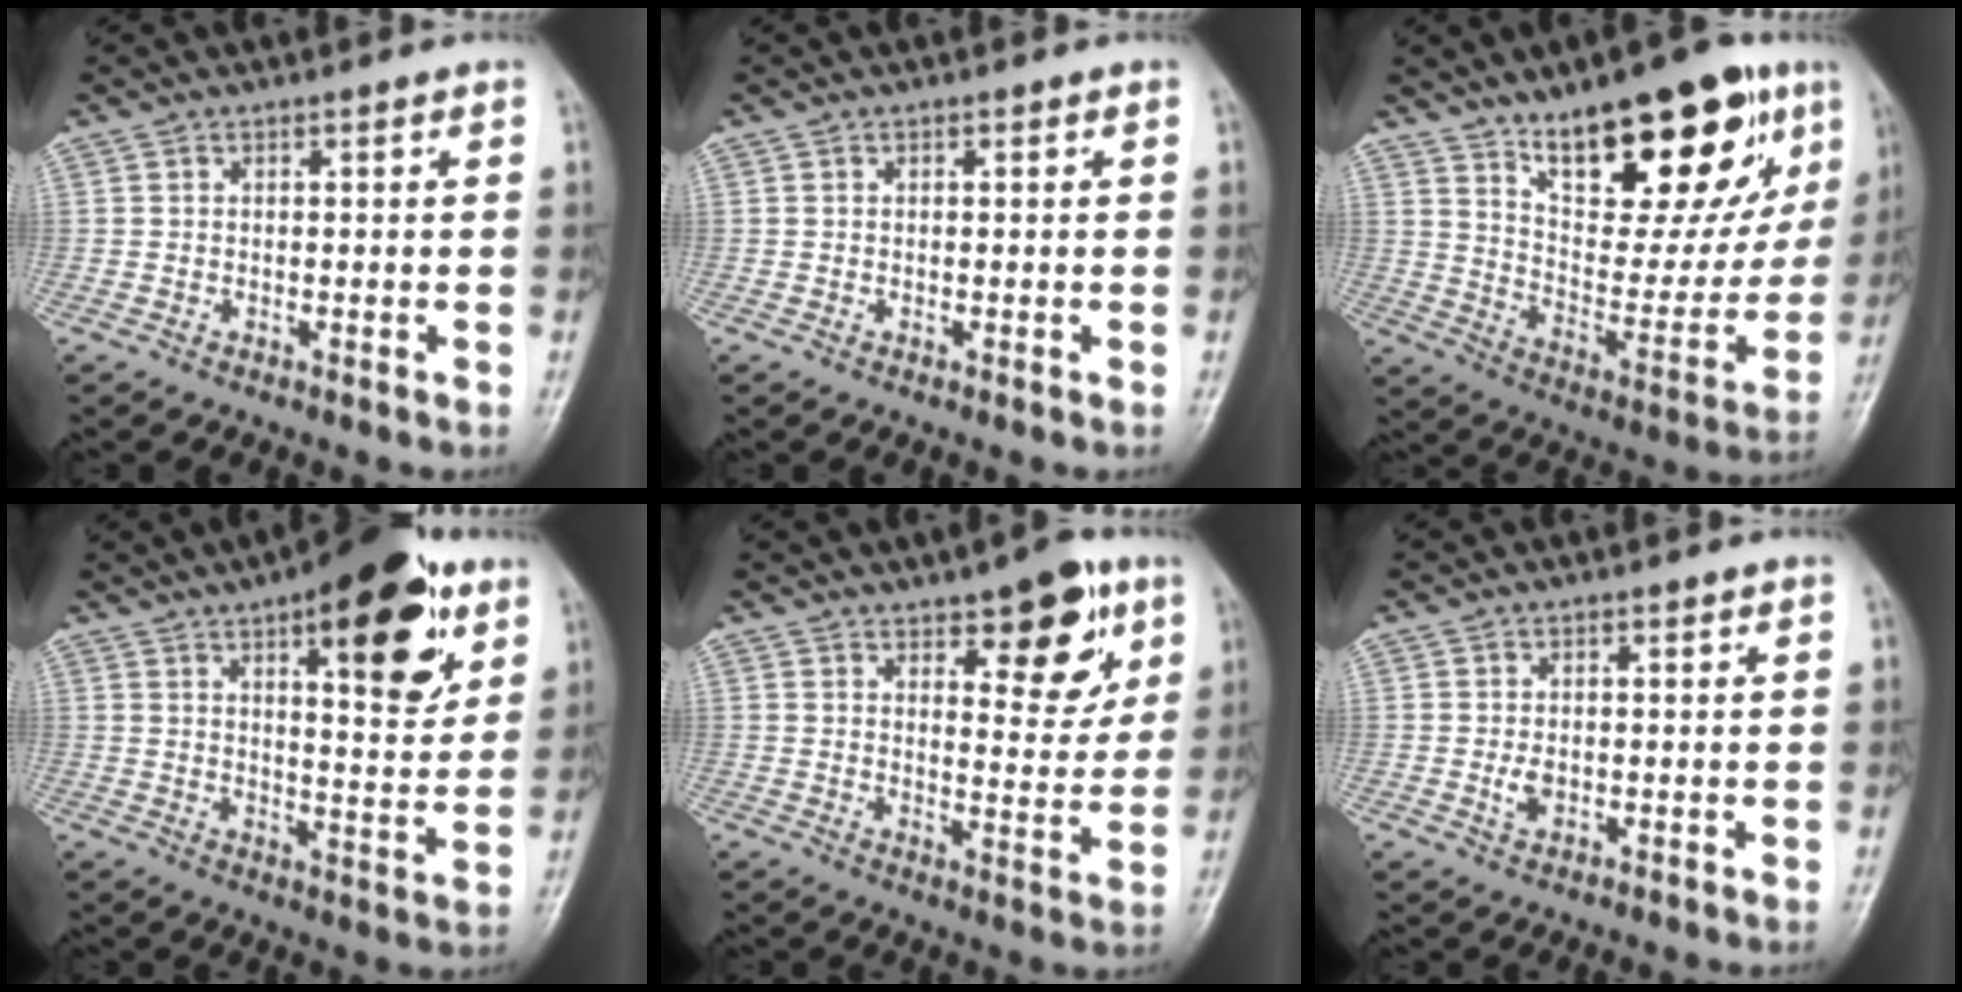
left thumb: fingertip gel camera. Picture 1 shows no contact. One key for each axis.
{"total": 0.0}
{"total": 24.8, "fx": 14.1, "fy": 9.9, "fz": 17.9, "tx": -0.206, "ty": -0.053, "tz": 0.224}
{"total": 18.1, "fx": 9.1, "fy": 6.5, "fz": 14.2, "tx": -0.158, "ty": -0.034, "tz": 0.125}
{"total": 11.7, "fx": 6.3, "fy": 5.0, "fz": 8.5, "tx": -0.080, "ty": -0.034, "tz": 0.088}
{"total": 2.4, "fx": -0.2, "fy": 1.6, "fz": 1.8, "tx": -0.031, "ty": -0.003, "tz": -0.004}